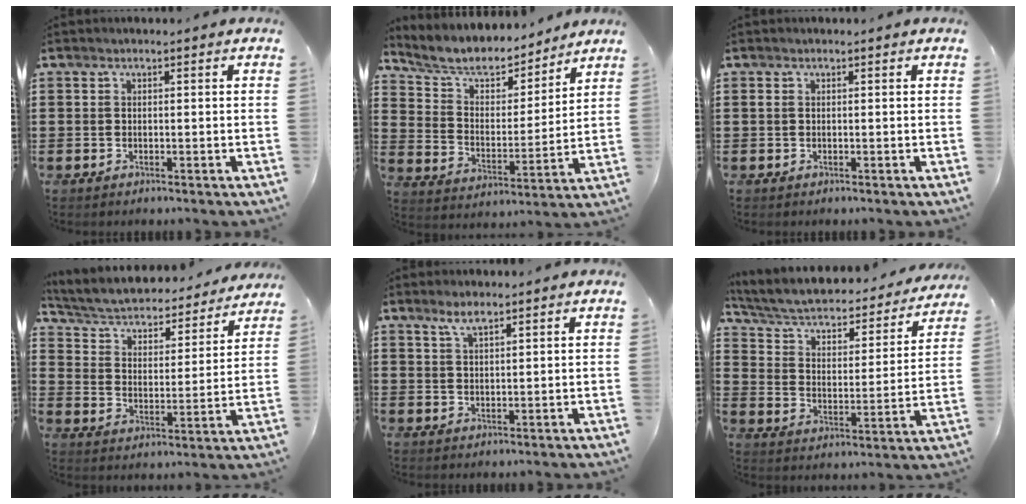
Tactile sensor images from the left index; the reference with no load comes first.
{"total": 6.7, "force": [5.7, 2.8, 2.2], "torque": [-0.074, -0.030, 0.097]}
{"total": 0.5, "force": [0.0, 0.2, 0.5], "torque": [-0.017, -0.002, -0.002]}
{"total": 3.8, "force": [3.5, 1.1, 1.2], "torque": [-0.044, -0.031, 0.049]}
{"total": 2.8, "force": [2.0, 0.6, 1.9], "torque": [-0.041, 0.005, 0.035]}
{"total": 4.5, "force": [3.3, 2.0, 2.2], "torque": [-0.061, -0.029, 0.050]}